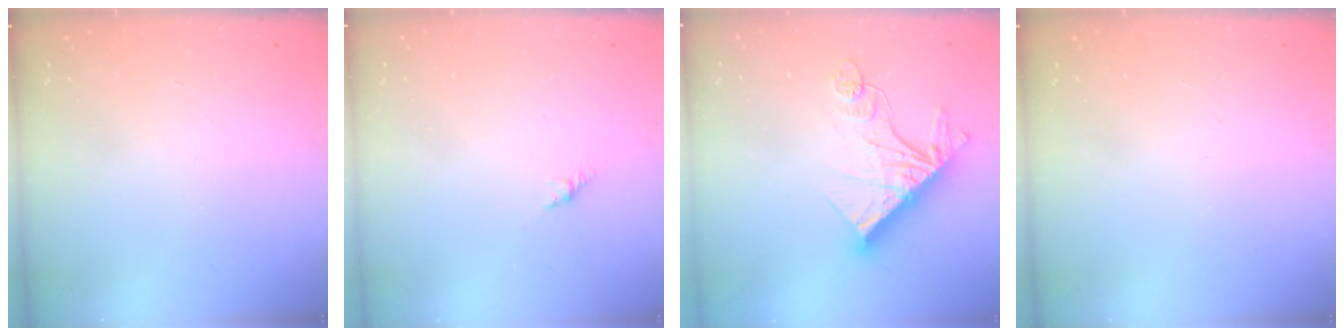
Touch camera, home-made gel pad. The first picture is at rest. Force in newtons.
{"total": 2.7, "press": 2.6, "slide": 0.7}
{"total": 15.4, "press": 15.3, "slide": 0.9}
{"total": 0.0}